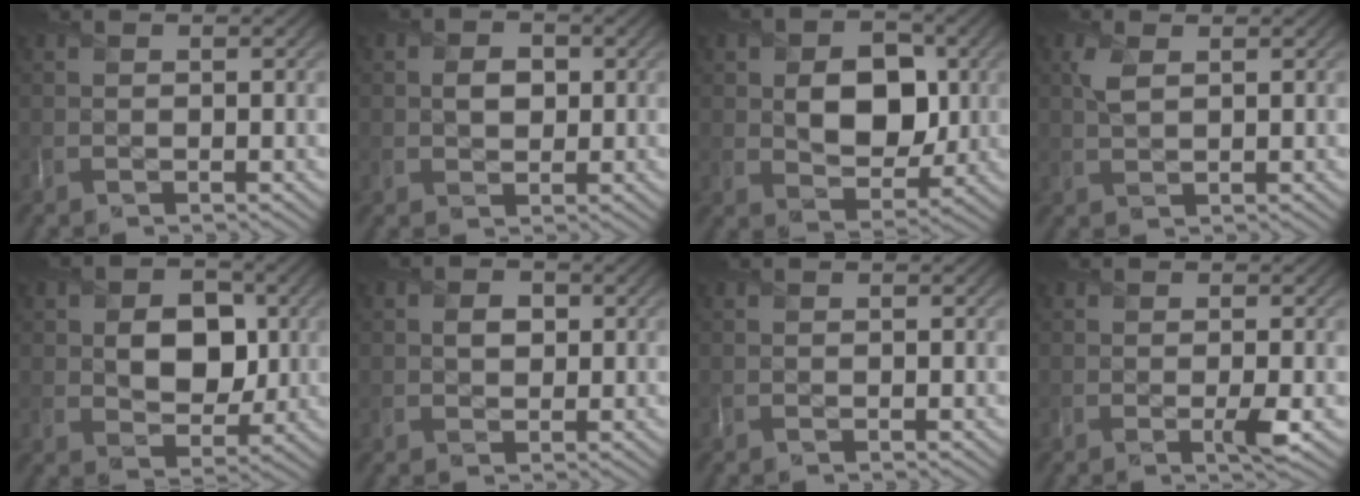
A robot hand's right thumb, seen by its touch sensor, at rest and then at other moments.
{"total": 2.3, "force": [0.2, 1.8, 1.5], "torque": [-0.030, -0.003, 0.001]}
{"total": 7.7, "force": [0.7, 5.5, 5.3], "torque": [-0.092, -0.001, 0.006]}
{"total": 2.3, "force": [1.0, 1.0, 1.8], "torque": [-0.052, 0.005, 0.020]}
{"total": 6.8, "force": [0.6, 5.0, 4.6], "torque": [-0.081, -0.002, 0.002]}
{"total": 1.9, "force": [0.3, 1.5, 1.1], "torque": [-0.022, -0.003, 0.001]}
{"total": 0.0}
{"total": 1.7, "force": [-0.3, 0.1, 1.7], "torque": [-0.030, -0.003, -0.010]}